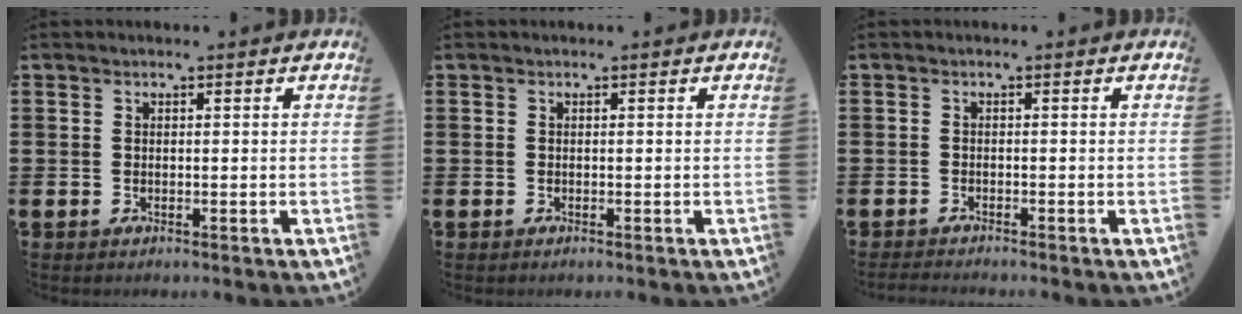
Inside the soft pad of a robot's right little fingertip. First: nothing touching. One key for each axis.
{"total": 0.0}
{"total": 0.9, "fx": -0.9, "fy": -0.1, "fz": 0.2, "tx": -0.004, "ty": -0.001, "tz": -0.018}